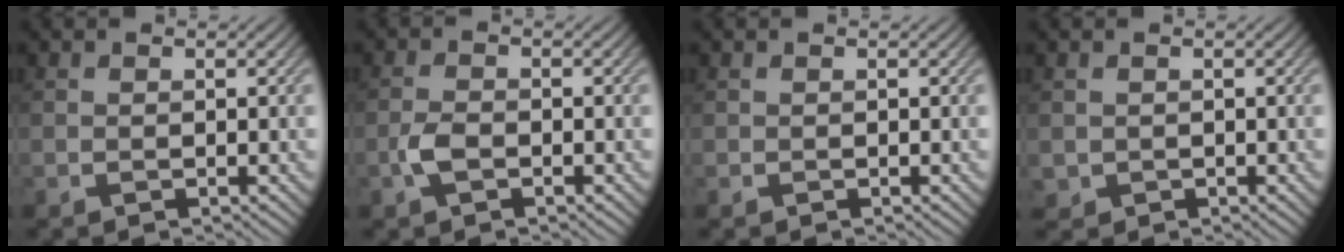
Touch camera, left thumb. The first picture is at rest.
{"total": 2.5, "force": [-1.2, 1.3, 1.8], "torque": [-0.041, 0.000, -0.028]}
{"total": 0.0}
{"total": 1.0, "force": [0.2, 1.0, 0.1], "torque": [-0.006, -0.007, 0.005]}